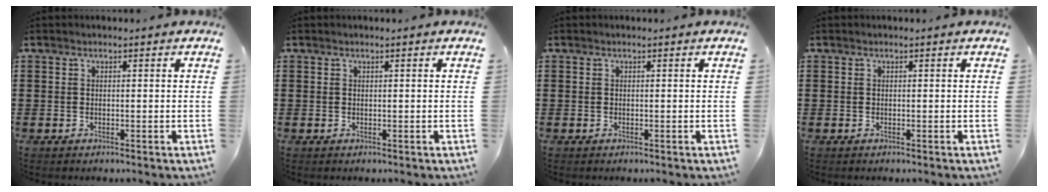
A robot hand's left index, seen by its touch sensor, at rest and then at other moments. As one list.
[{"total": 0.0}, {"total": 0.0}, {"total": 0.0}]